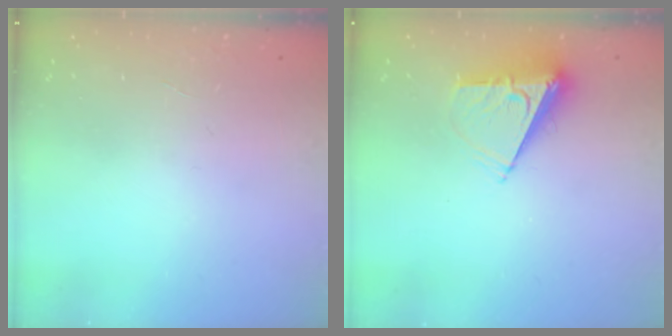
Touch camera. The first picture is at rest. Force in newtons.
{"total": 7.7, "press": 7.7, "slide": 0.7}